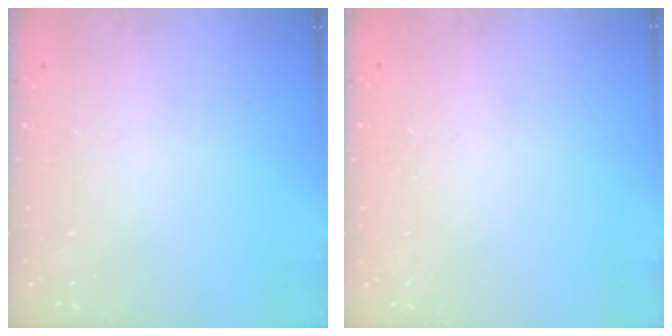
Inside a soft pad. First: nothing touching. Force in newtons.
{"total": 0.0}